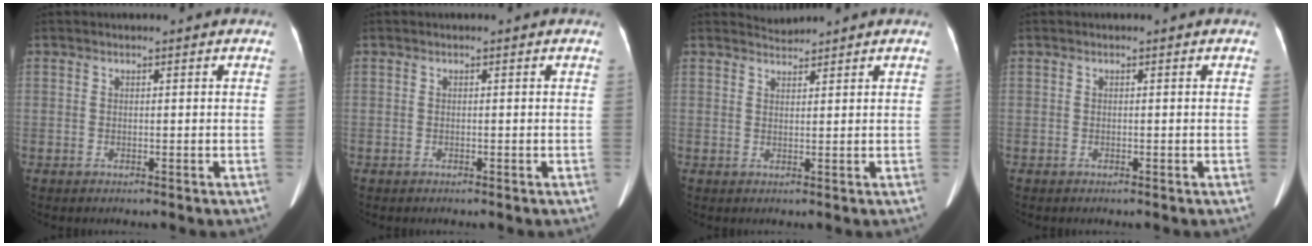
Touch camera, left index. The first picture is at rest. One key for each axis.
{"total": 0.0}
{"total": 1.7, "fx": 1.6, "fy": -0.3, "fz": -0.6, "tx": 0.000, "ty": 0.003, "tz": 0.034}
{"total": 0.0}